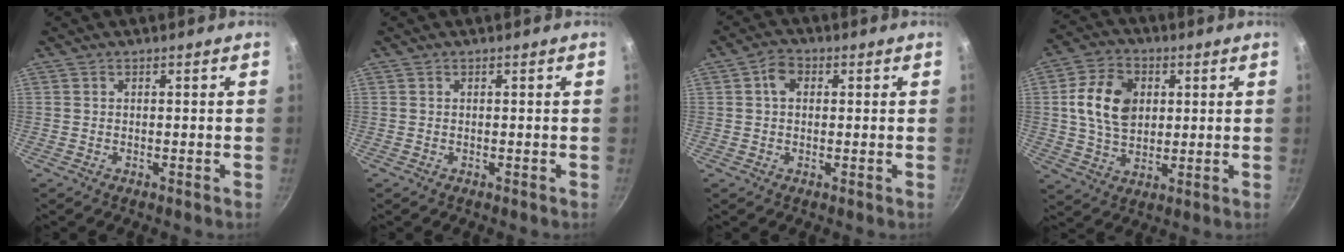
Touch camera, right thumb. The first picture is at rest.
{"total": 0.0}
{"total": 3.7, "force": [0.7, 2.7, 2.3], "torque": [-0.031, 0.008, 0.005]}
{"total": 12.3, "force": [2.4, 8.8, 8.3], "torque": [-0.132, 0.001, 0.039]}